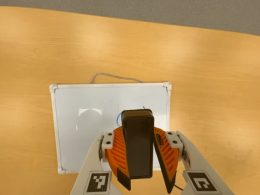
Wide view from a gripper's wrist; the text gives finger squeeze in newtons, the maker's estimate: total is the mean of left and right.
{"total": 9.2, "left": 9.7, "right": 8.7}